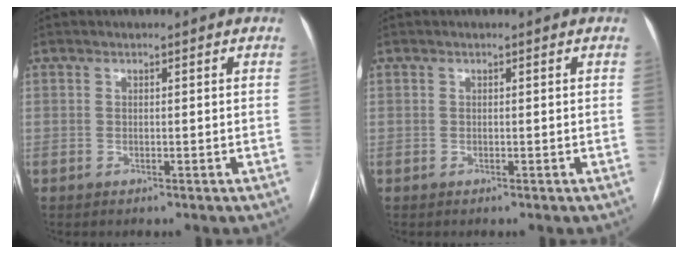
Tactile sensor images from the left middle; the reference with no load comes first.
{"total": 0.0}